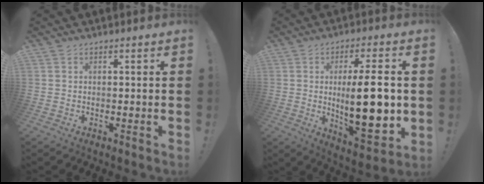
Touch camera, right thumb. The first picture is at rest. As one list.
[{"total": 19.6, "force": [0.2, 6.4, 18.5], "torque": [-0.283, -0.016, 0.005]}]